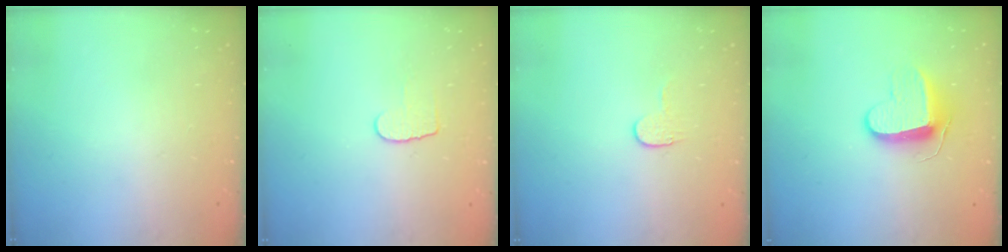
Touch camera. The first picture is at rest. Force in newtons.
{"total": 5.7, "press": 5.6, "slide": 0.5}
{"total": 3.6, "press": 3.6, "slide": 0.4}
{"total": 9.5, "press": 9.5, "slide": 0.1}